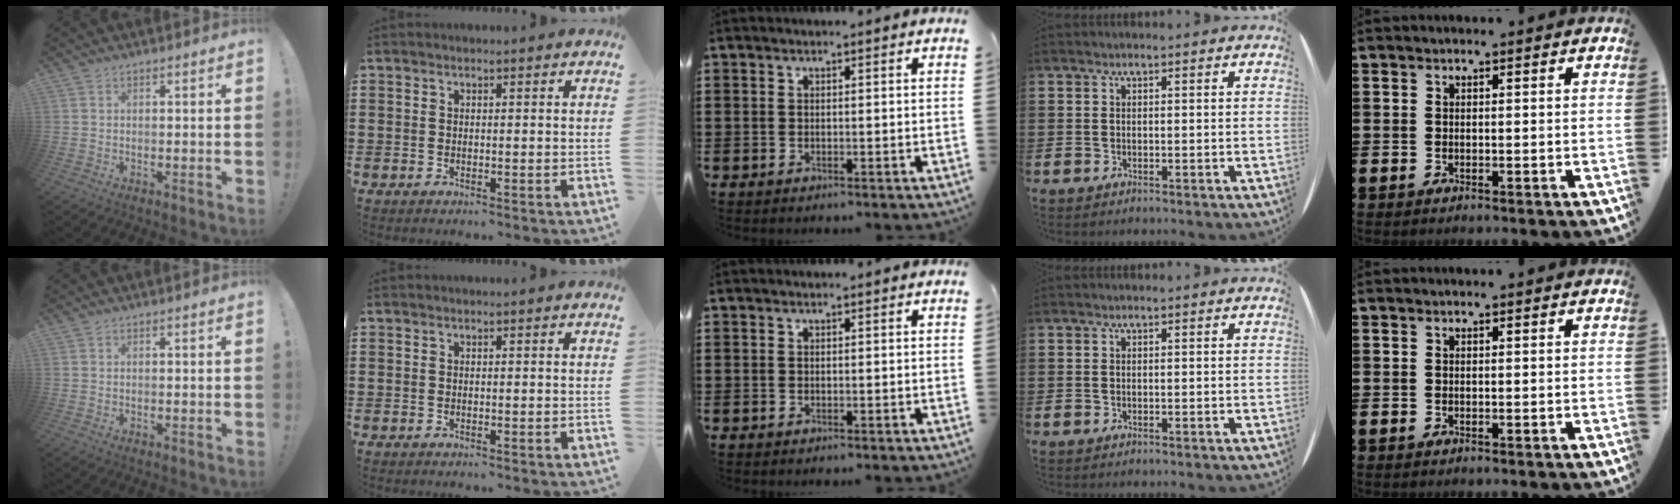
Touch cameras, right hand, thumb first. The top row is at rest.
{}